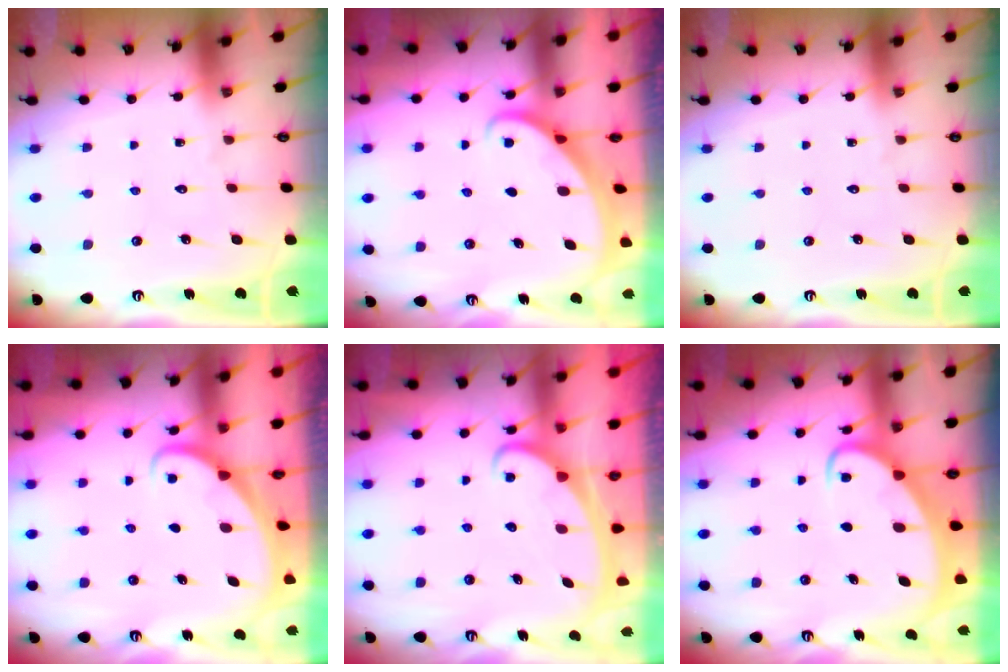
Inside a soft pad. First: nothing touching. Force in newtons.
{"total": 1.8, "press": 1.7, "slide": 0.1}
{"total": 0.0}
{"total": 1.9, "press": 1.9, "slide": 0.1}
{"total": 2.3, "press": 2.3, "slide": 0.3}
{"total": 3.6, "press": 3.6, "slide": 0.5}